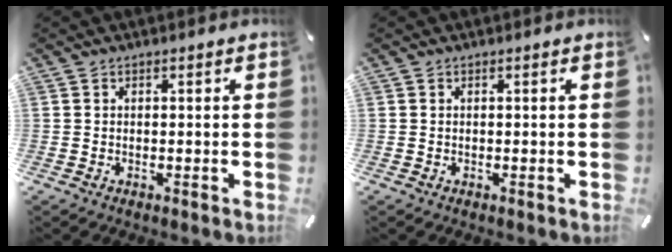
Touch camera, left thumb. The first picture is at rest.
{"total": 0.0}